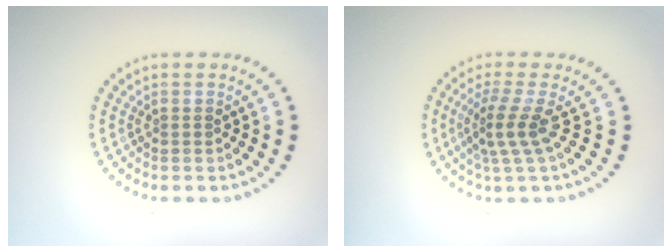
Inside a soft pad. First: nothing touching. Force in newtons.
{"total": 2.9, "press": 2.0, "slide": 2.1}